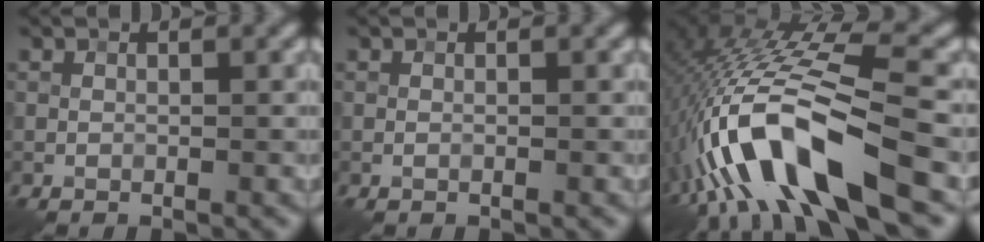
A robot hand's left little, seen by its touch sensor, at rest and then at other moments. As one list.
[{"total": 0.0}, {"total": 13.1, "force": [-5.0, 3.9, 11.5], "torque": [-0.228, 0.010, -0.083]}]